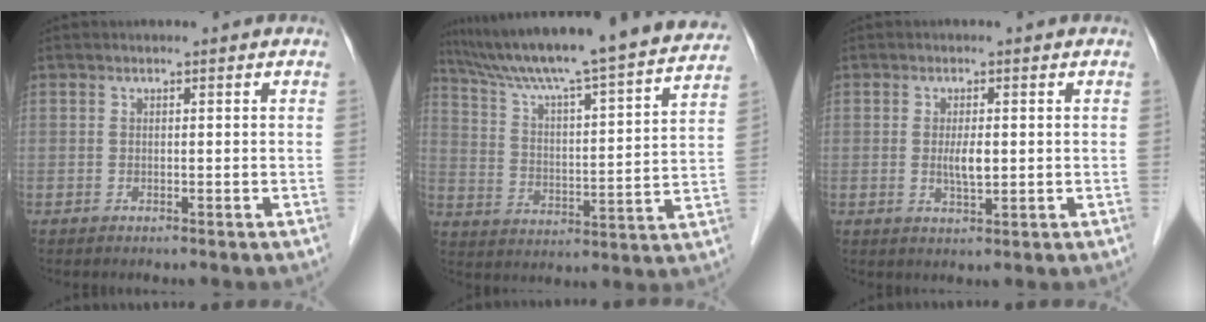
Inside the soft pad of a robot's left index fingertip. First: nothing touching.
{"total": 26.6, "force": [23.8, 0.3, 11.8], "torque": [-0.193, -0.030, 0.330]}
{"total": 2.9, "force": [0.1, 0.7, 2.8], "torque": [-0.053, -0.003, 0.003]}